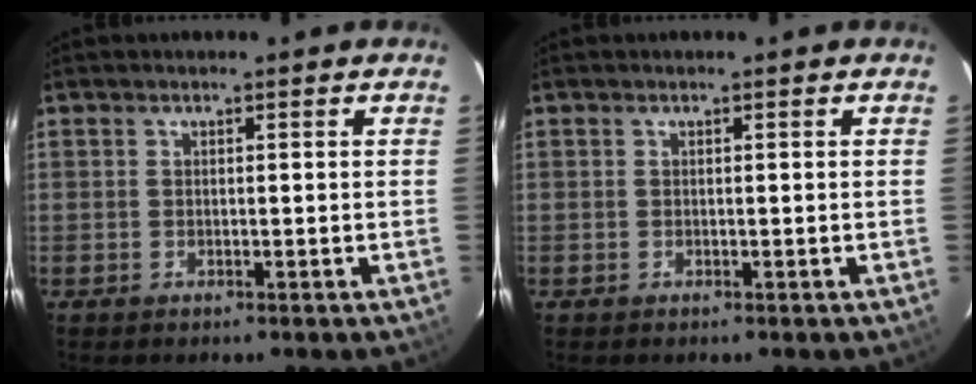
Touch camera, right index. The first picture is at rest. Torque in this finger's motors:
{"motor_torque": [0.00, 0.00, 0.00, 0.00]}